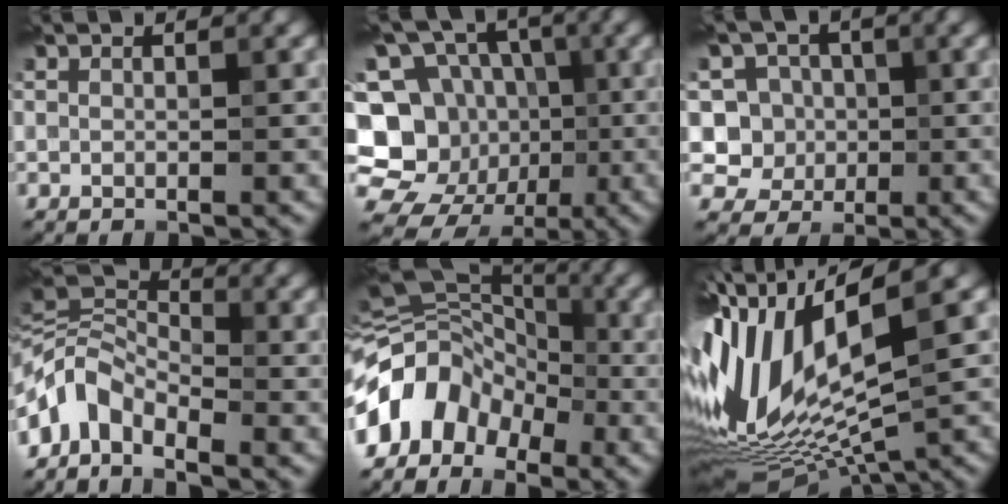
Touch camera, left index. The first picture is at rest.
{"total": 14.4, "force": [-2.1, 13.0, 5.8], "torque": [-0.150, 0.015, -0.041]}
{"total": 5.0, "force": [0.1, 4.7, 1.6], "torque": [-0.010, 0.010, -0.021]}
{"total": 5.3, "force": [-3.4, 3.0, 2.8], "torque": [-0.048, 0.005, -0.086]}
{"total": 8.4, "force": [-4.2, 5.8, 4.5], "torque": [-0.075, 0.009, -0.097]}
{"total": 14.4, "force": [-0.1, 4.8, 13.6], "torque": [-0.301, -0.004, 0.018]}